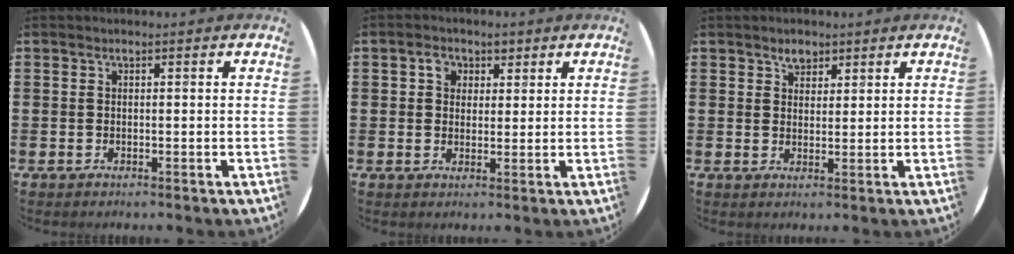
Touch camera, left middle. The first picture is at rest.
{"total": 2.8, "force": [1.5, 2.2, 0.9], "torque": [-0.007, 0.003, 0.024]}
{"total": 2.2, "force": [1.8, 1.2, 0.4], "torque": [0.008, -0.002, 0.030]}